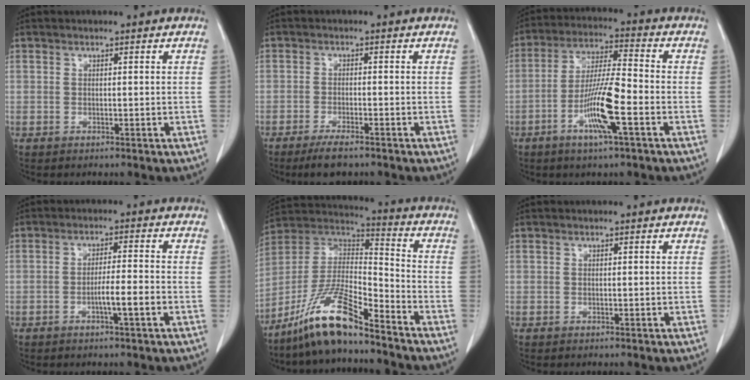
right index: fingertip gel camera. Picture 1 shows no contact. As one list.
[{"total": 4.3, "force": [-3.3, 0.8, 2.6], "torque": [-0.048, -0.007, -0.056]}, {"total": 10.6, "force": [-4.0, 0.6, 9.8], "torque": [-0.189, -0.005, -0.078]}, {"total": 4.3, "force": [-1.7, -0.1, 3.9], "torque": [-0.063, -0.002, -0.030]}, {"total": 14.2, "force": [-10.6, 1.8, 9.2], "torque": [-0.183, 0.002, -0.199]}, {"total": 0.0}]